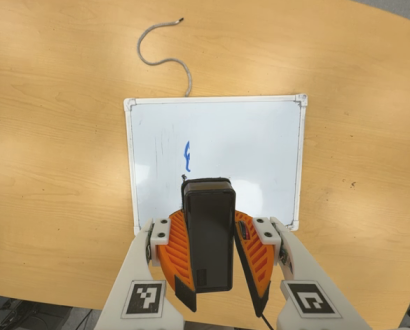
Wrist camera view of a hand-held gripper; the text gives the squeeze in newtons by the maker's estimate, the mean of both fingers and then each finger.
{"total": 9.1, "left": 9.5, "right": 8.6}